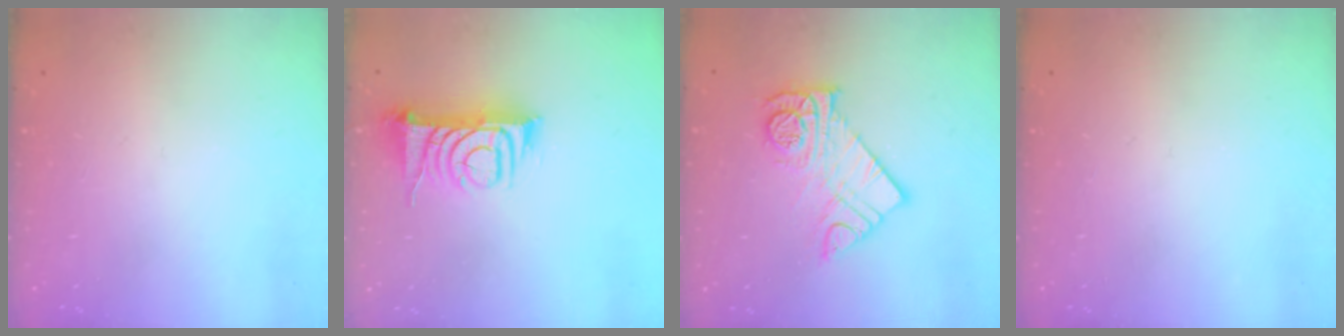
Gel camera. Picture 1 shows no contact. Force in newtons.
{"total": 9.7, "press": 9.6, "slide": 1.2}
{"total": 11.4, "press": 11.4, "slide": 1.0}
{"total": 0.0}